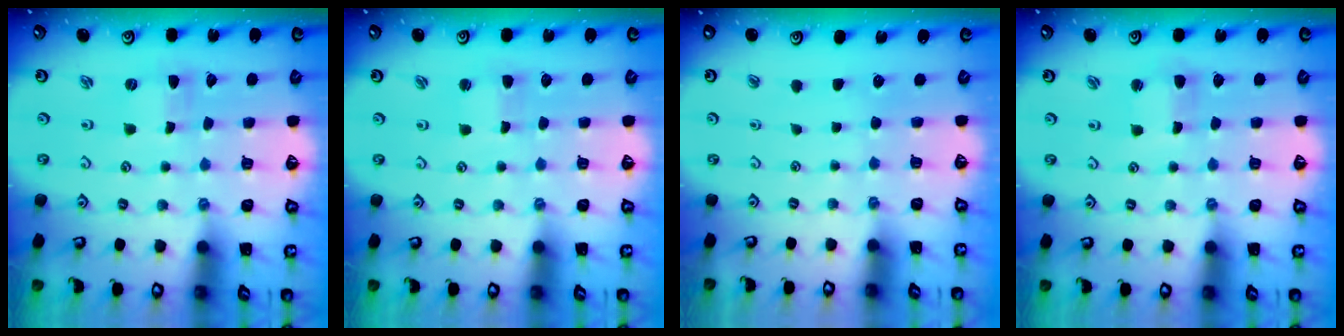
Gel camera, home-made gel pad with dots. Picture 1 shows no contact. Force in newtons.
{"total": 1.1, "press": 1.1, "slide": 0.3}
{"total": 0.0}
{"total": 1.9, "press": 1.8, "slide": 0.3}